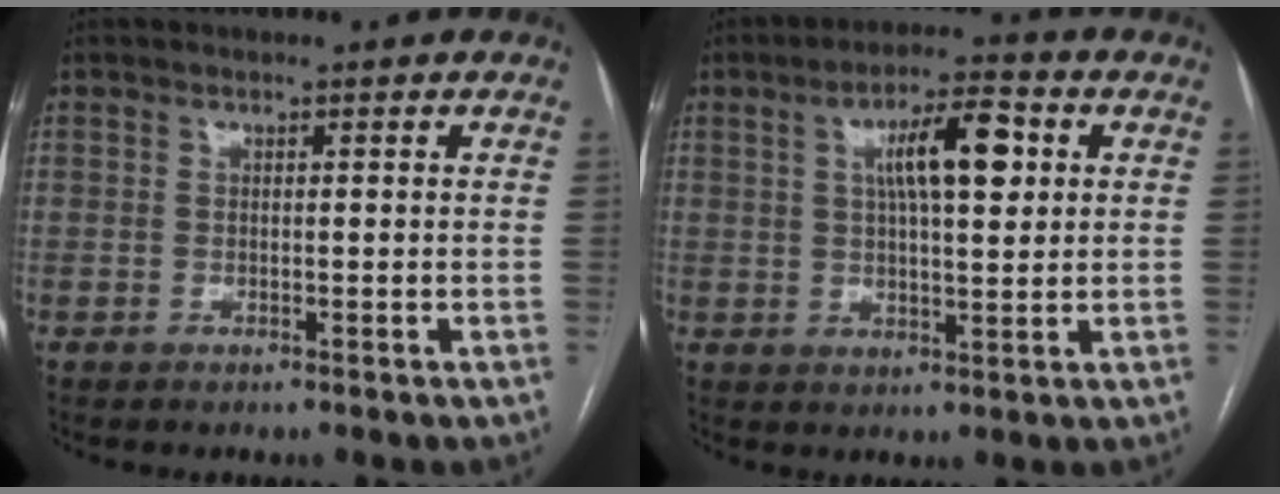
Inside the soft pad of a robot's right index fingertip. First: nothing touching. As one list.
[{"total": 9.6, "force": [2.8, 2.4, 8.8], "torque": [-0.151, 0.018, 0.046]}]